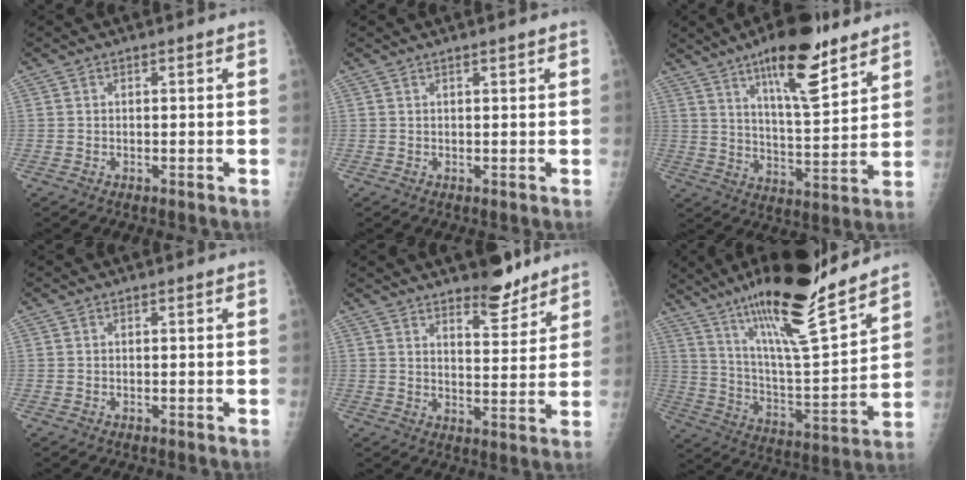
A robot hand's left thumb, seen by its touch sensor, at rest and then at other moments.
{"total": 0.7, "force": [0.5, 0.0, 0.5], "torque": [-0.007, -0.003, 0.010]}
{"total": 16.0, "force": [10.2, 4.5, 11.4], "torque": [-0.156, -0.062, 0.166]}
{"total": 0.0}
{"total": 7.7, "force": [6.3, 2.5, 3.7], "torque": [-0.032, -0.050, 0.097]}
{"total": 23.3, "force": [17.2, 3.5, 15.3], "torque": [-0.234, -0.082, 0.297]}